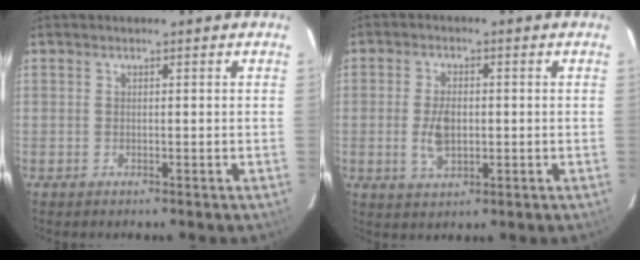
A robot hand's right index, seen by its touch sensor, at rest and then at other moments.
{"total": 6.1, "force": [-0.7, 3.4, 5.0], "torque": [-0.101, -0.002, -0.007]}